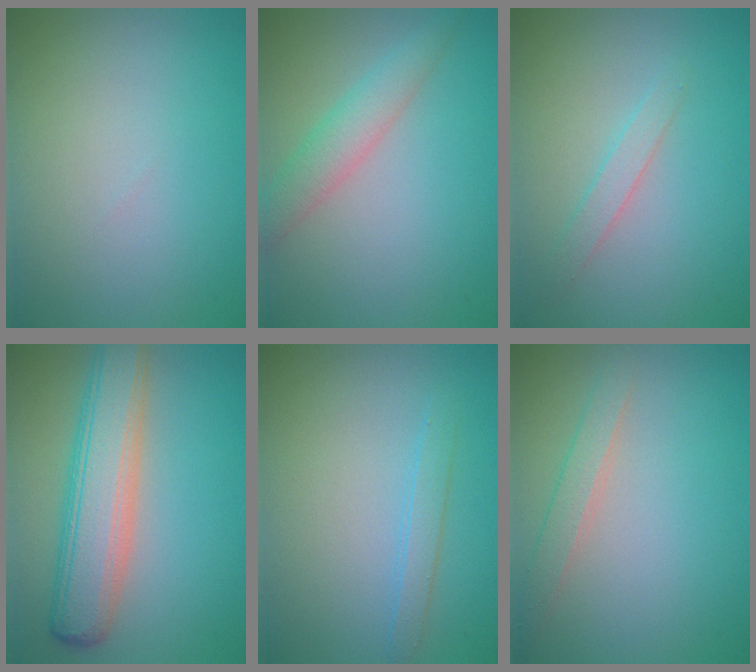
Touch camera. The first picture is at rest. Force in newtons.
{"total": 3.0, "press": 3.0, "slide": 0.1}
{"total": 1.4, "press": 1.4, "slide": 0.0}
{"total": 7.1, "press": 7.1, "slide": 0.6}
{"total": 1.6, "press": 1.6, "slide": 0.1}
{"total": 1.9, "press": 1.9, "slide": 0.0}